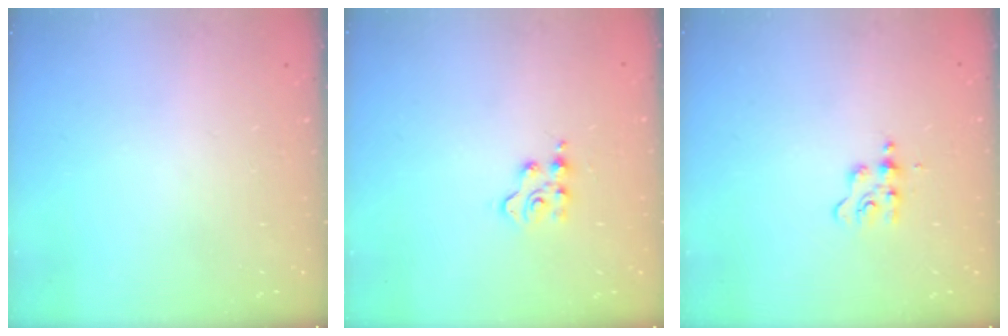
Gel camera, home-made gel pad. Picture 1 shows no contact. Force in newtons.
{"total": 3.7, "press": 3.7, "slide": 0.5}
{"total": 4.4, "press": 4.3, "slide": 0.9}